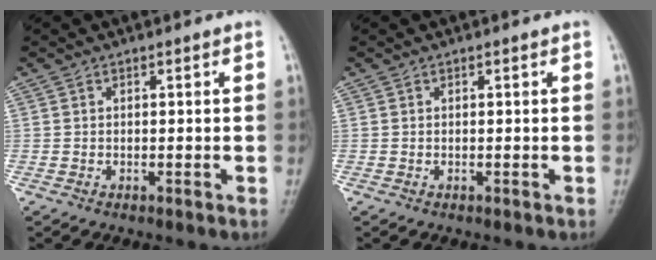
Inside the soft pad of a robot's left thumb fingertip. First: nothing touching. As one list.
[{"total": 0.0}]